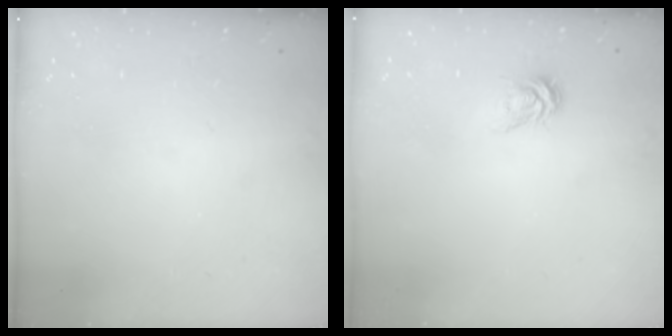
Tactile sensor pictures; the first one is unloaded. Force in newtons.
{"total": 4.8, "press": 4.8, "slide": 0.5}